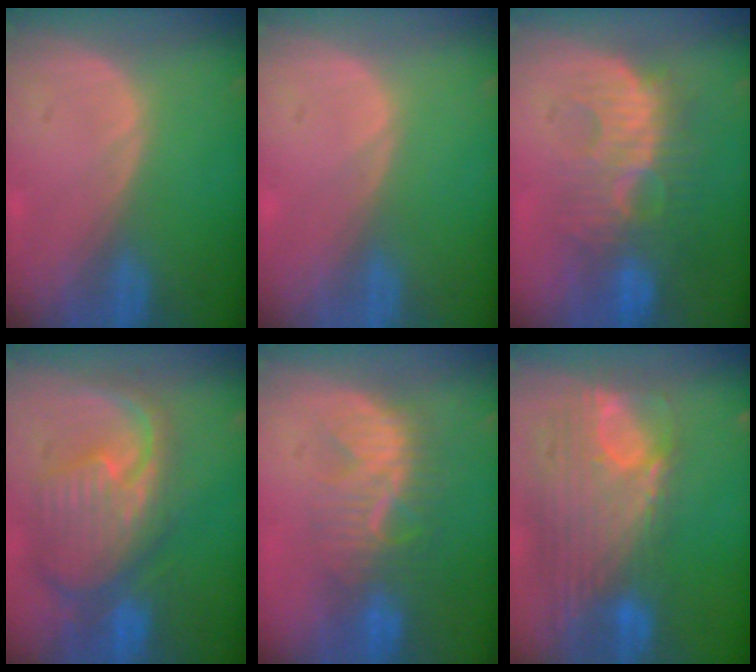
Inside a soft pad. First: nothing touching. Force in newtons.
{"total": 0.0}
{"total": 9.3, "press": 9.1, "slide": 1.9}
{"total": 11.9, "press": 10.4, "slide": 5.9}
{"total": 8.3, "press": 7.9, "slide": 2.5}
{"total": 12.2, "press": 10.3, "slide": 6.5}